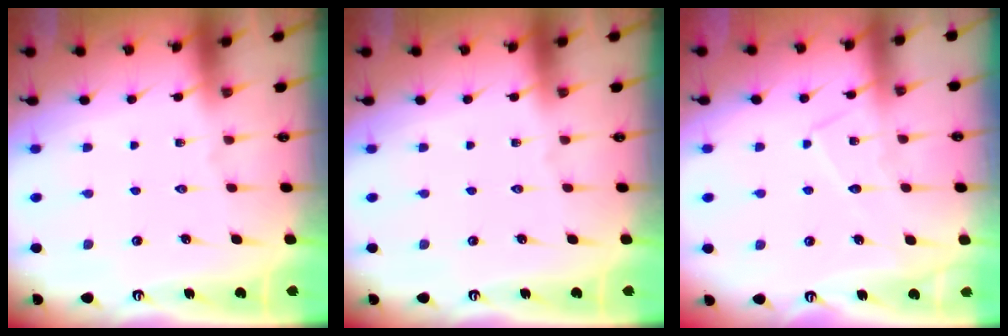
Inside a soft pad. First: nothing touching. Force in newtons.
{"total": 0.0}
{"total": 7.0, "press": 7.0, "slide": 0.5}